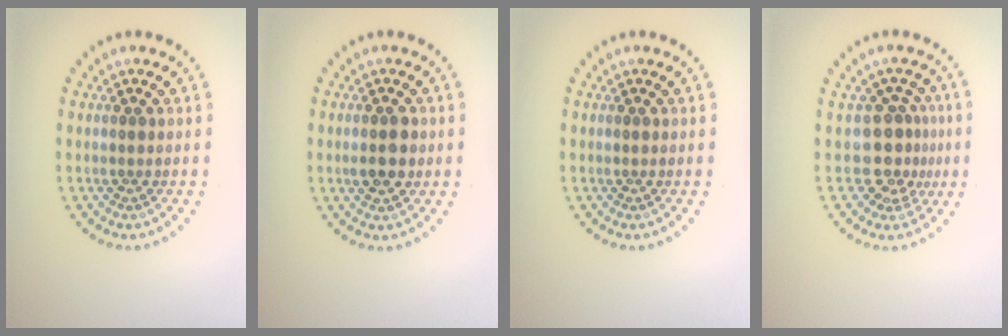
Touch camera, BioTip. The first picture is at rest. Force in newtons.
{"total": 2.9, "press": 2.9, "slide": 0.1}
{"total": 0.0}
{"total": 3.0, "press": 2.2, "slide": 2.1}